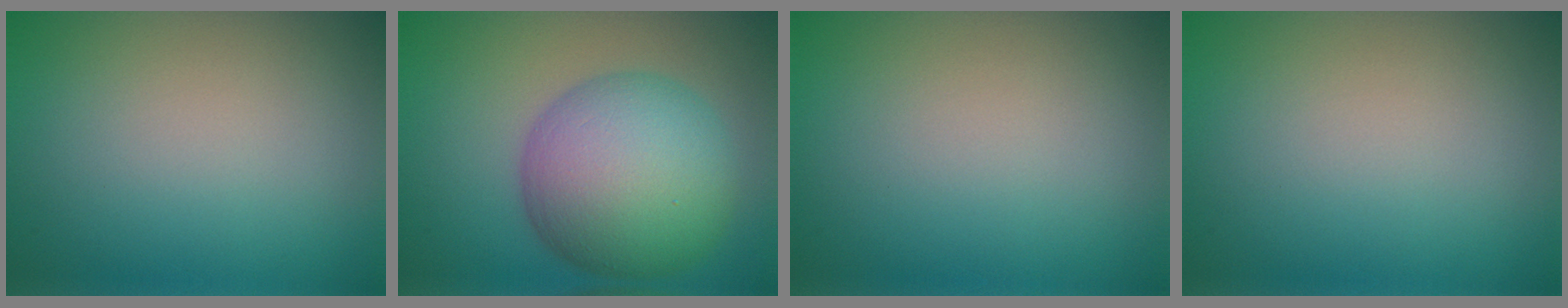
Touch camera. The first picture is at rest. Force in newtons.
{"total": 11.1, "press": 11.1, "slide": 0.2}
{"total": 0.0}
{"total": 0.0}